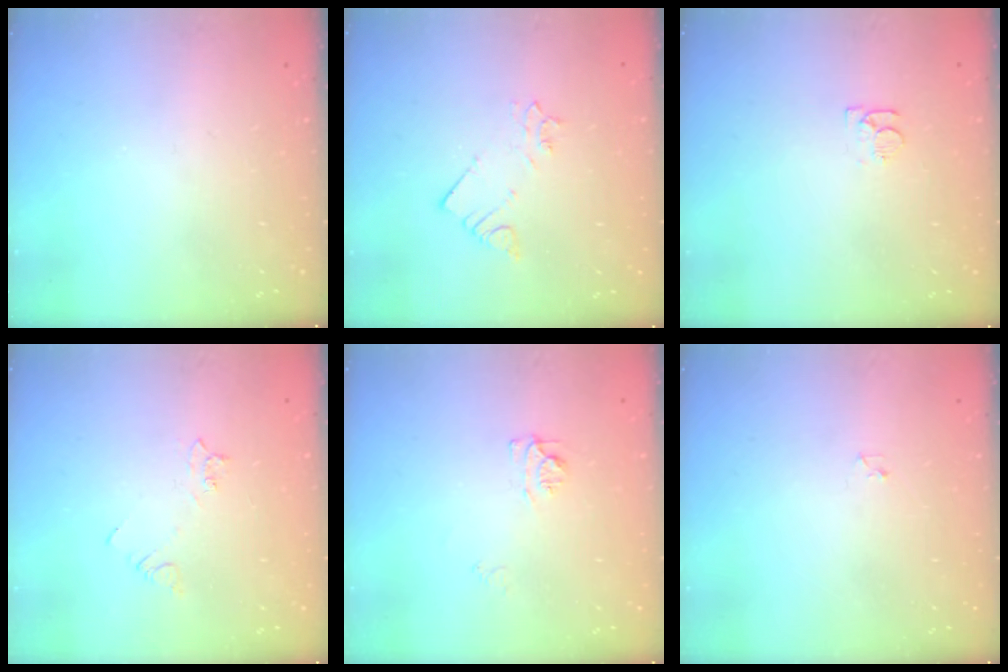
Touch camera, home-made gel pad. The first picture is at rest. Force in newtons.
{"total": 2.1, "press": 2.1, "slide": 0.0}
{"total": 4.1, "press": 4.0, "slide": 0.5}
{"total": 3.7, "press": 3.6, "slide": 0.5}
{"total": 5.1, "press": 5.0, "slide": 0.8}
{"total": 1.6, "press": 1.6, "slide": 0.2}